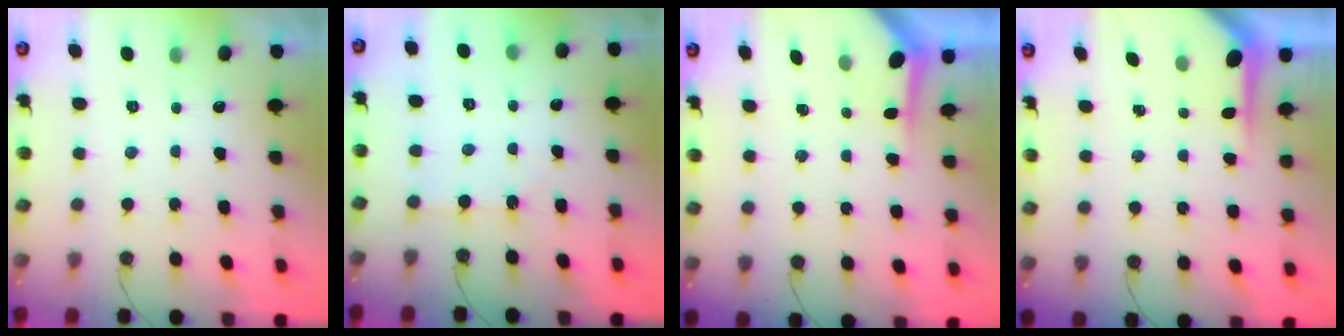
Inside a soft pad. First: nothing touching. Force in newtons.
{"total": 3.2, "press": 3.1, "slide": 0.4}
{"total": 3.6, "press": 3.6, "slide": 0.4}
{"total": 4.9, "press": 4.9, "slide": 0.2}